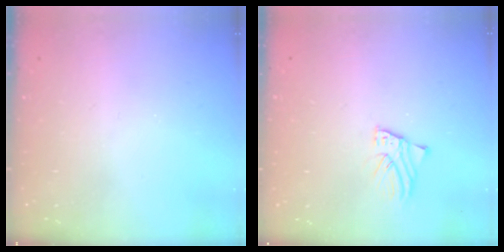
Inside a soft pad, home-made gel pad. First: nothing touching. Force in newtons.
{"total": 2.3, "press": 2.3, "slide": 0.1}